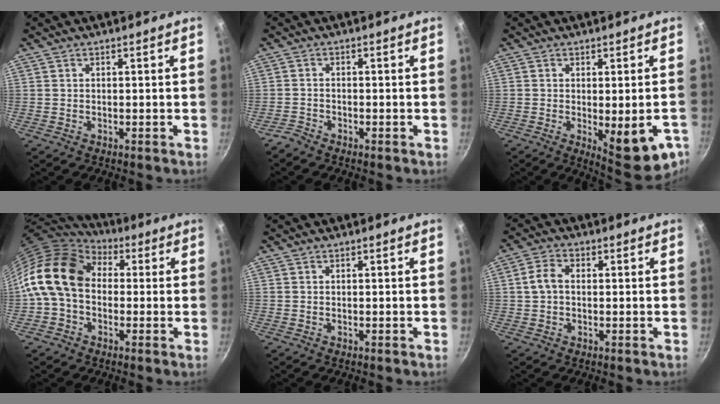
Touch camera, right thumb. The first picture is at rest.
{"total": 1.8, "force": [-1.7, 0.7, 0.3], "torque": [-0.011, 0.013, -0.036]}
{"total": 12.7, "force": [-4.2, 4.6, 11.1], "torque": [-0.122, -0.008, -0.040]}
{"total": 16.8, "force": [1.5, 12.4, 11.2], "torque": [-0.195, 0.033, 0.008]}
{"total": 0.0}
{"total": 4.4, "force": [0.3, 3.1, 3.1], "torque": [-0.060, 0.013, -0.002]}